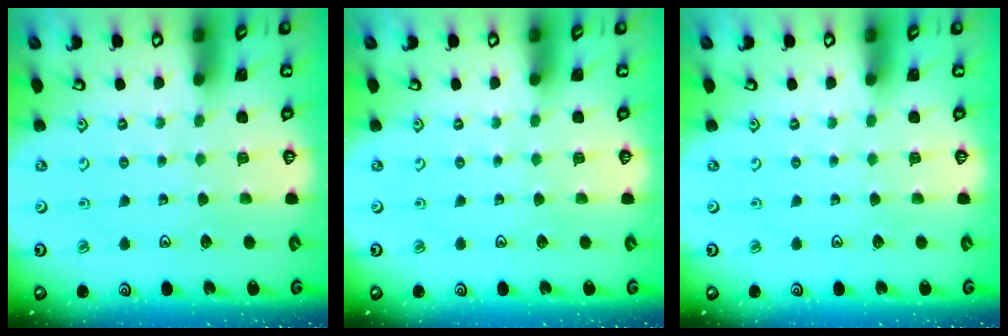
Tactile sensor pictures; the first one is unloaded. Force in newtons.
{"total": 0.0}
{"total": 0.0}